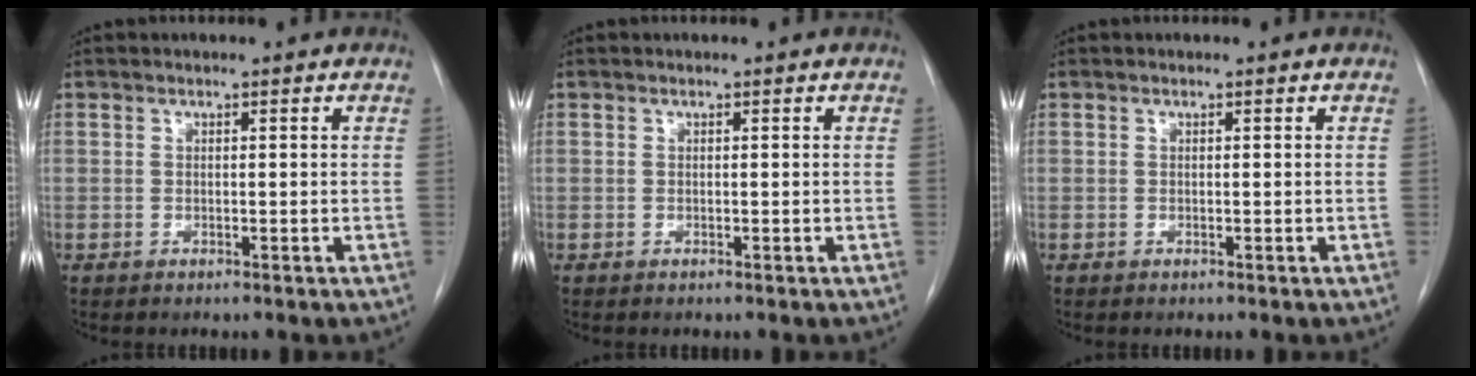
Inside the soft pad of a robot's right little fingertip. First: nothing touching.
{"total": 0.0}
{"total": 0.0}